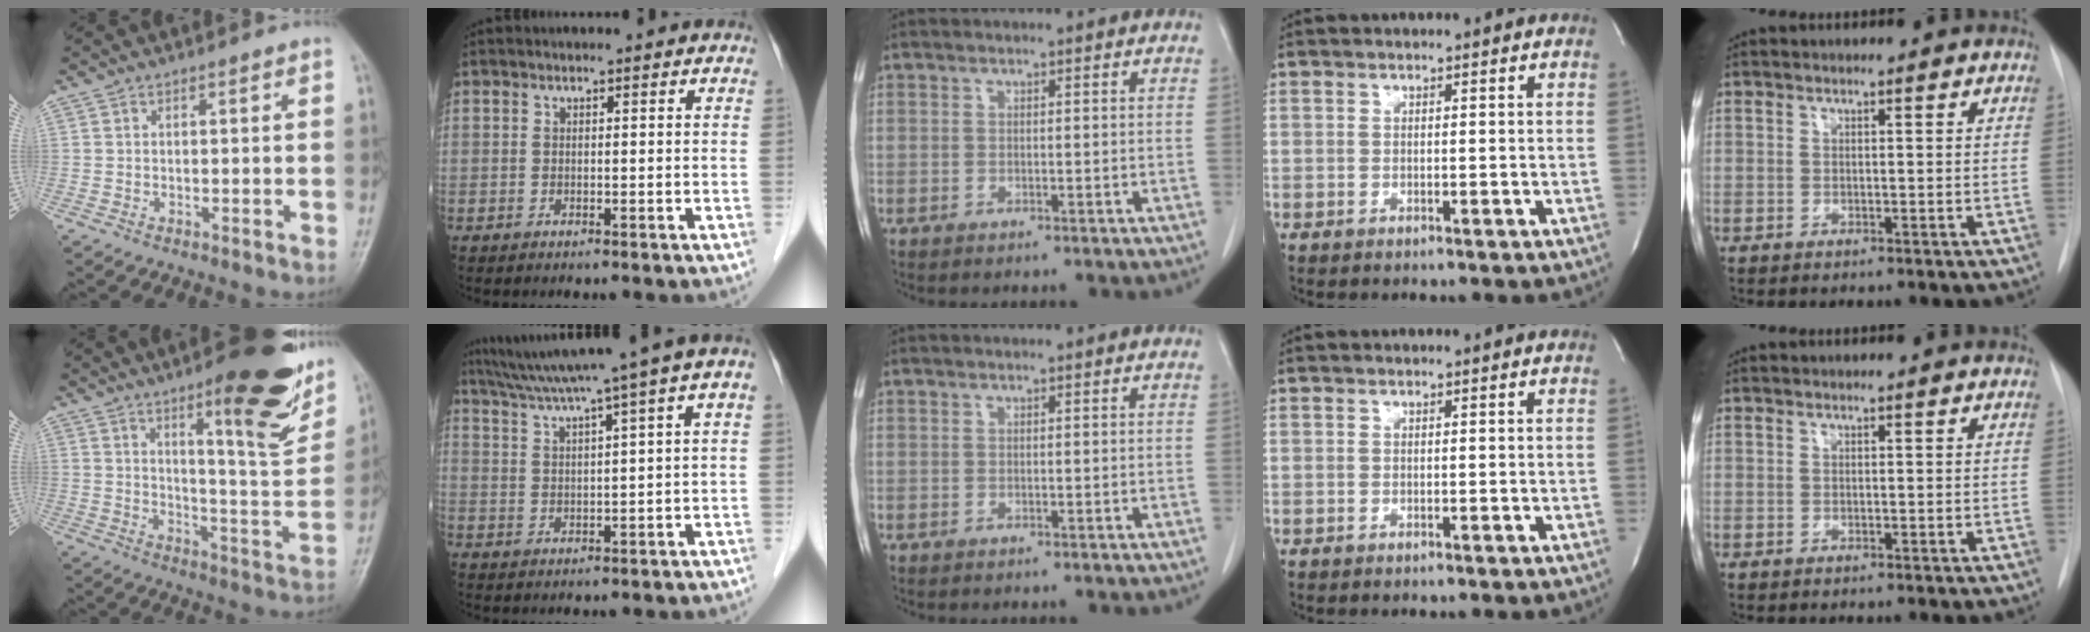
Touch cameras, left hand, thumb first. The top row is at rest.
{"thumb": {"total": 19.1, "force": [10.6, 4.7, 15.2], "torque": [-0.161, -0.055, 0.150]}, "index": {"total": 11.7, "force": [7.7, -1.3, 8.6], "torque": [-0.143, 0.028, 0.112]}}